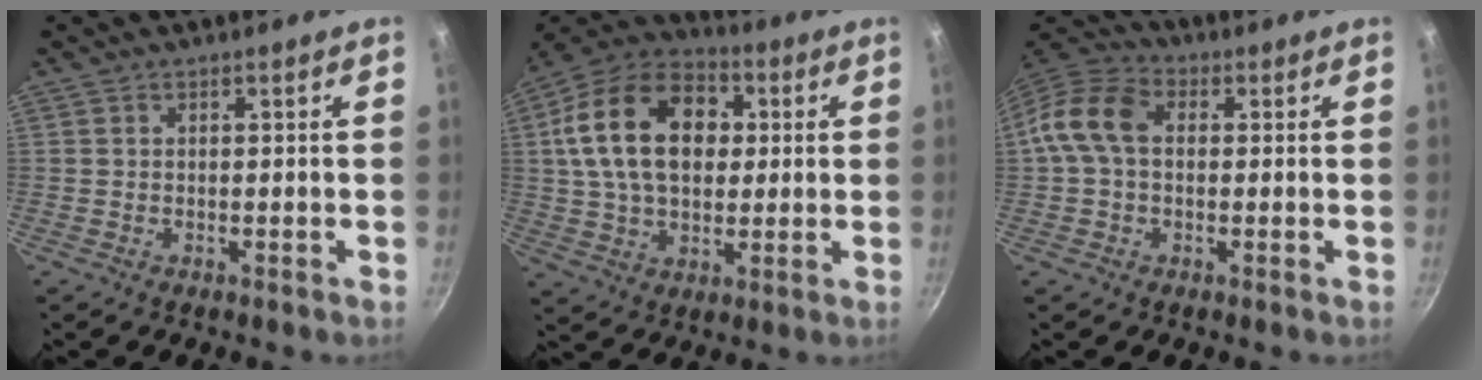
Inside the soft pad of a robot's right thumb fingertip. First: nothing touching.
{"total": 20.7, "force": [3.8, 14.0, 14.8], "torque": [-0.230, 0.020, 0.054]}
{"total": 10.3, "force": [0.9, 7.3, 7.2], "torque": [-0.122, 0.027, -0.001]}